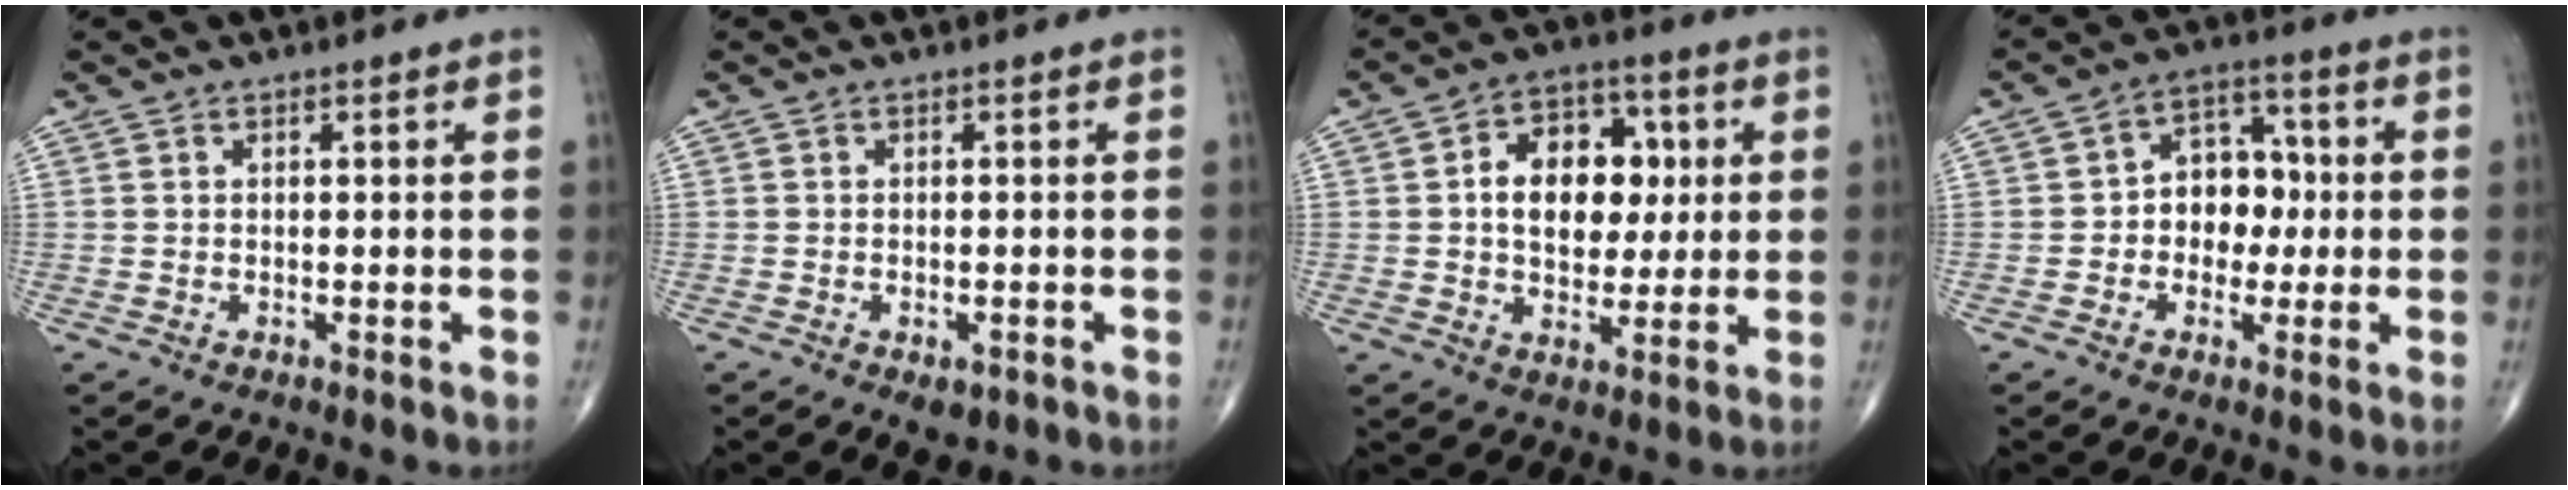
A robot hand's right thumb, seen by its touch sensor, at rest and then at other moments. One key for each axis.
{"total": 3.0, "fx": -1.4, "fy": 1.6, "fz": 2.1, "tx": -0.026, "ty": 0.003, "tz": -0.011}
{"total": 13.4, "fx": 1.7, "fy": 9.4, "fz": 9.4, "tx": -0.100, "ty": 0.013, "tz": 0.025}
{"total": 9.1, "fx": -0.4, "fy": 7.1, "fz": 5.8, "tx": -0.041, "ty": 0.030, "tz": -0.016}